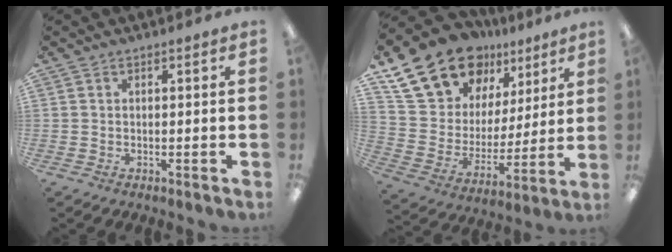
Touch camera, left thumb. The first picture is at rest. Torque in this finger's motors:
{"motor_torque": [1.30, 1.38, 1.41, -1.36, 0.37]}